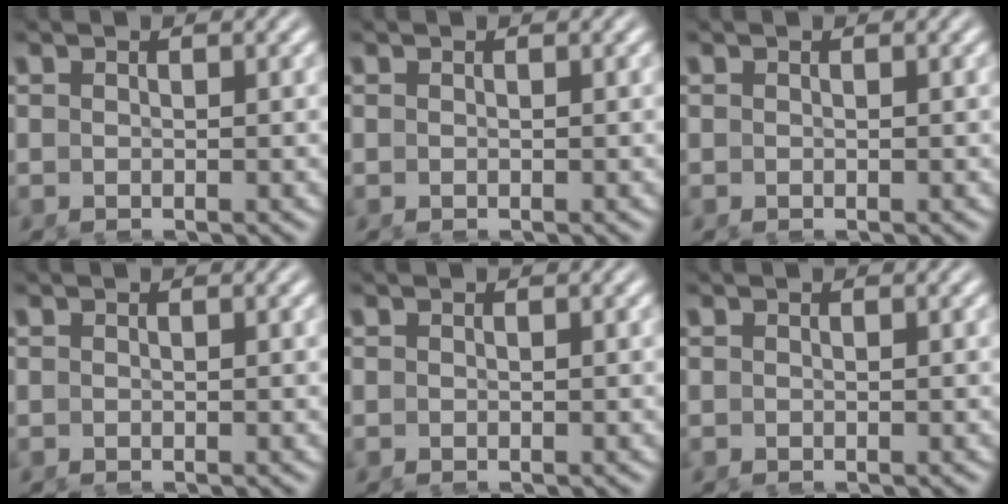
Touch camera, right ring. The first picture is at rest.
{"total": 0.0}
{"total": 0.0}
{"total": 0.0}
{"total": 0.0}
{"total": 0.0}